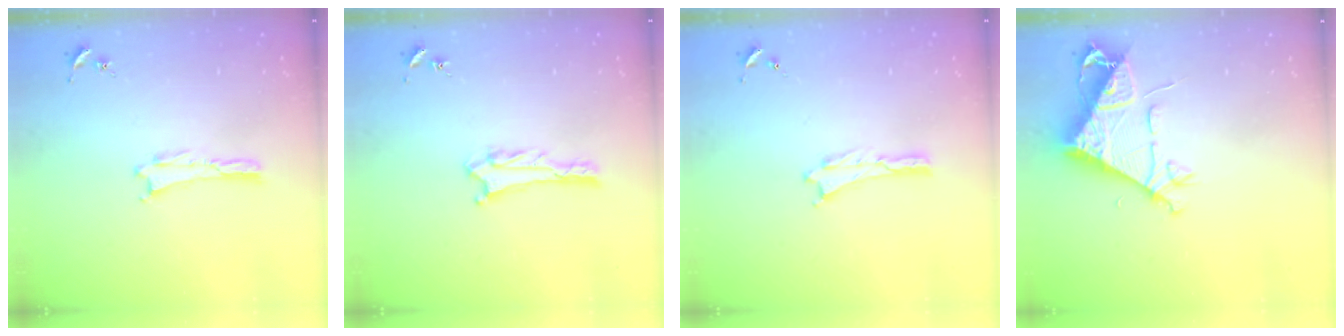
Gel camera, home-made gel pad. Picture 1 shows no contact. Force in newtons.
{"total": 2.7, "press": 2.7, "slide": 0.2}
{"total": 0.0}
{"total": 7.3, "press": 7.3, "slide": 0.7}